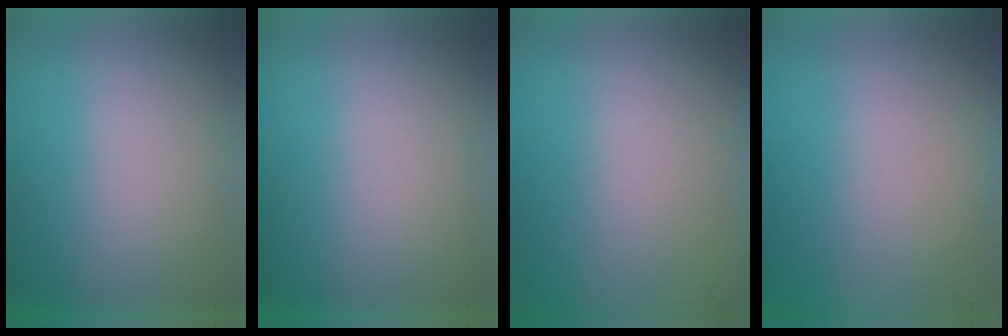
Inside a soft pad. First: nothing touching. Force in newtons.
{"total": 0.0}
{"total": 5.9}
{"total": 2.8}